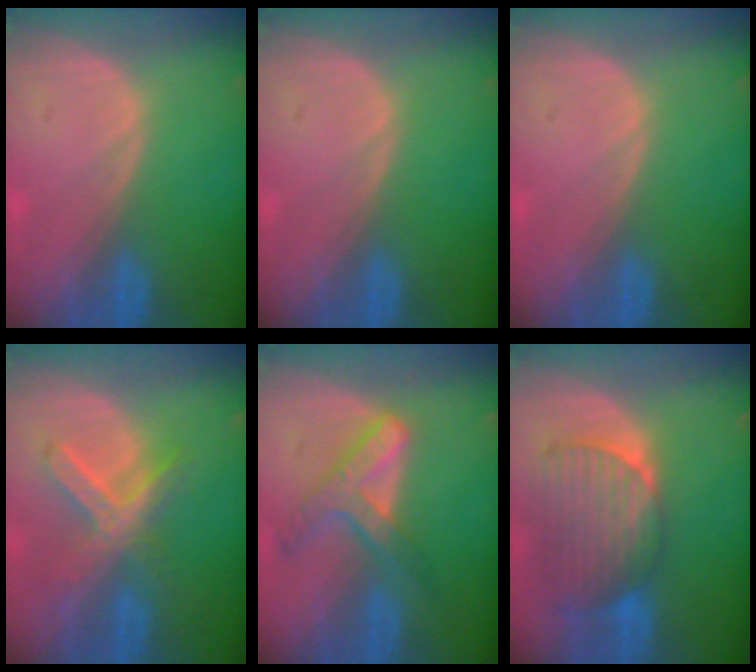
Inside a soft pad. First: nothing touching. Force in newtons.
{"total": 0.0}
{"total": 0.0}
{"total": 7.4, "press": 6.2, "slide": 4.0}
{"total": 7.0, "press": 5.9, "slide": 3.7}
{"total": 9.1, "press": 8.4, "slide": 3.5}